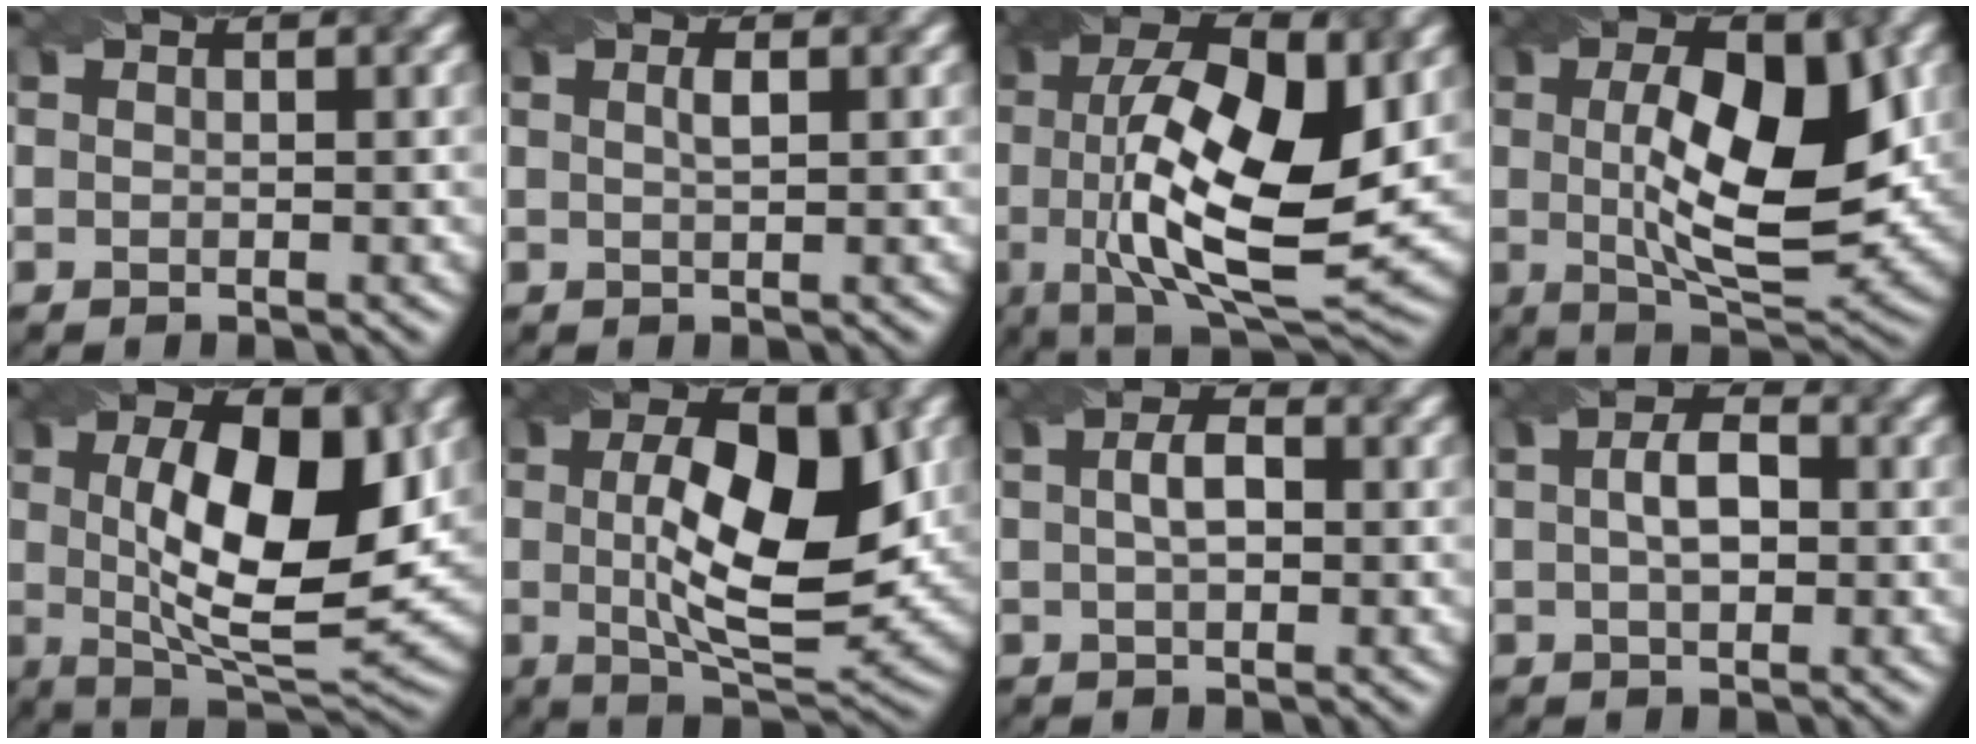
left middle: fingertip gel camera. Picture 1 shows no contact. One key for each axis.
{"total": 1.1, "fx": 0.2, "fy": 0.3, "fz": 1.0, "tx": -0.015, "ty": 0.006, "tz": 0.003}
{"total": 14.0, "fx": 0.6, "fy": 5.4, "fz": 13.0, "tx": -0.220, "ty": -0.003, "tz": 0.010}
{"total": 10.9, "fx": 0.9, "fy": 3.9, "fz": 10.1, "tx": -0.156, "ty": 0.000, "tz": 0.020}
{"total": 11.7, "fx": 1.5, "fy": 4.3, "fz": 10.7, "tx": -0.161, "ty": -0.001, "tz": 0.028}
{"total": 10.8, "fx": 1.0, "fy": 4.0, "fz": 10.0, "tx": -0.155, "ty": 0.000, "tz": 0.022}
{"total": 2.5, "fx": 0.1, "fy": 1.2, "fz": 2.2, "tx": -0.044, "ty": 0.007, "tz": 0.002}
{"total": 3.2, "fx": 0.1, "fy": 1.6, "fz": 2.7, "tx": -0.055, "ty": 0.007, "tz": 0.001}